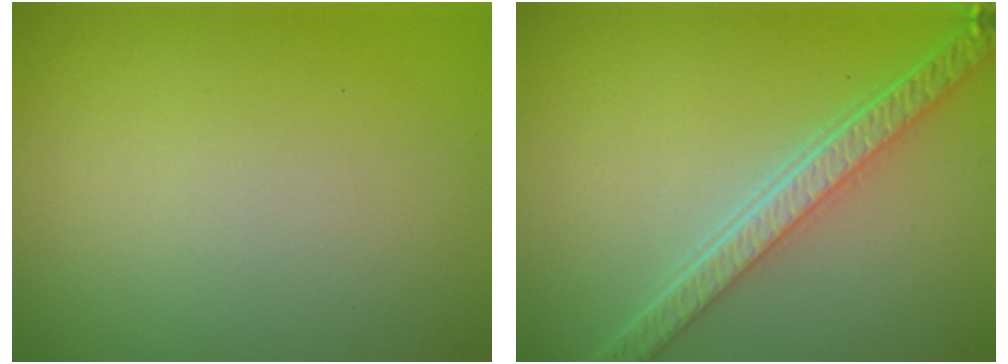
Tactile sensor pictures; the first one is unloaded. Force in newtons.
{"total": 5.5, "press": 4.0, "slide": 3.8}